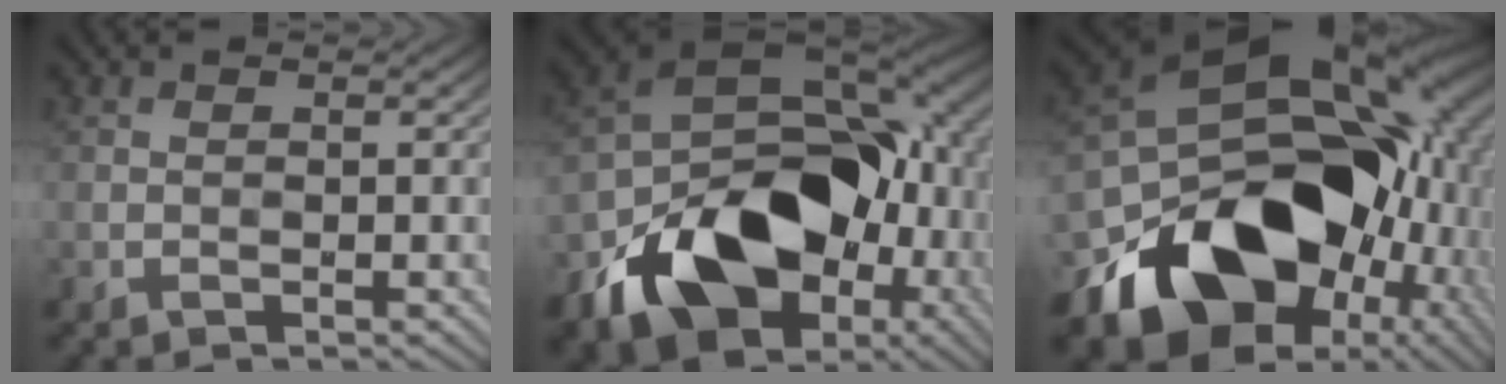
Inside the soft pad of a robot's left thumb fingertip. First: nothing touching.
{"total": 18.1, "force": [-5.9, 12.2, 11.9], "torque": [-0.232, -0.039, -0.091]}
{"total": 20.3, "force": [-3.3, 14.9, 13.5], "torque": [-0.268, -0.037, -0.039]}